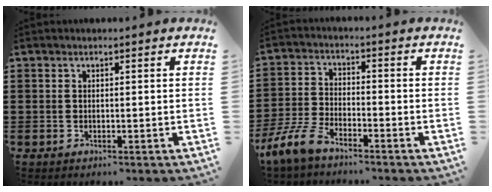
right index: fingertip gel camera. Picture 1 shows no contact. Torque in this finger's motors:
{"motor_torque": [1.96, -0.18, 0.25, 0.16]}